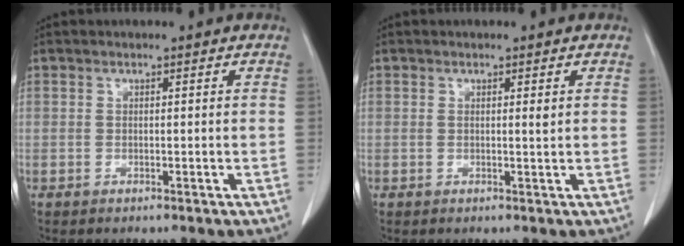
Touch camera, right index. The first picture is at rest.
{"total": 0.9, "force": [0.3, -0.1, 0.8], "torque": [-0.016, -0.002, 0.004]}